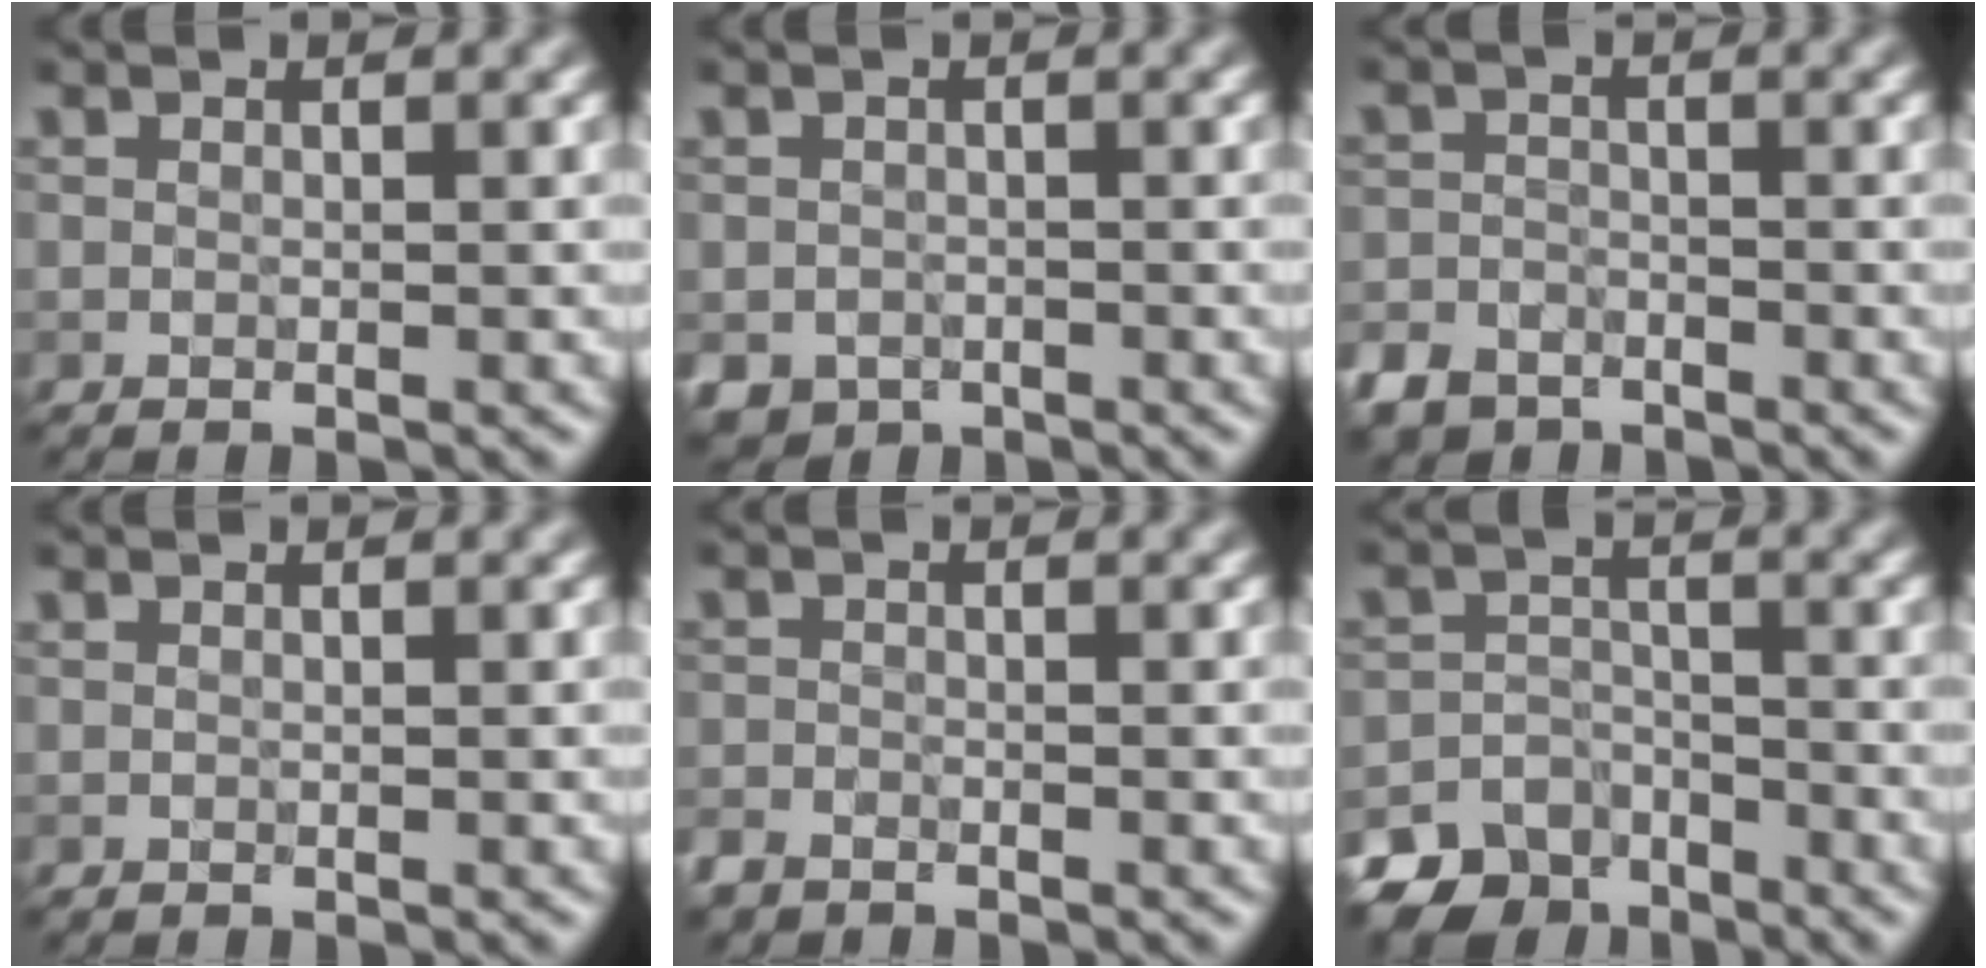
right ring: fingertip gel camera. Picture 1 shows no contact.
{"total": 2.1, "force": [-1.3, 1.7, 0.4], "torque": [-0.002, -0.010, -0.023]}
{"total": 3.2, "force": [-2.5, 1.9, 0.6], "torque": [-0.013, -0.004, -0.051]}
{"total": 0.0}
{"total": 1.5, "force": [-1.3, 0.7, 0.2], "torque": [-0.003, -0.004, -0.032]}
{"total": 7.7, "force": [-6.0, 4.8, 1.1], "torque": [0.002, -0.015, -0.096]}